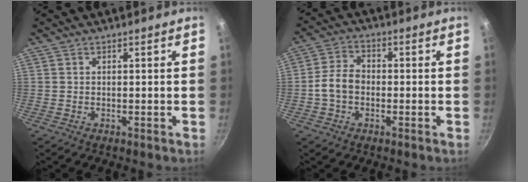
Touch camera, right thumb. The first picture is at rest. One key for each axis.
{"total": 5.9, "fx": -1.2, "fy": 4.4, "fz": 3.8, "tx": -0.056, "ty": 0.026, "tz": -0.031}